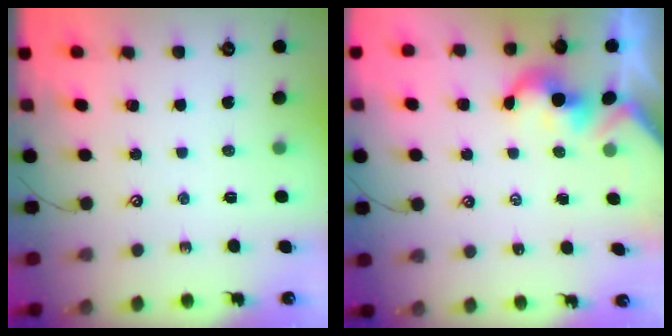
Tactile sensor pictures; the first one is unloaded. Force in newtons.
{"total": 2.0, "press": 2.0, "slide": 0.2}